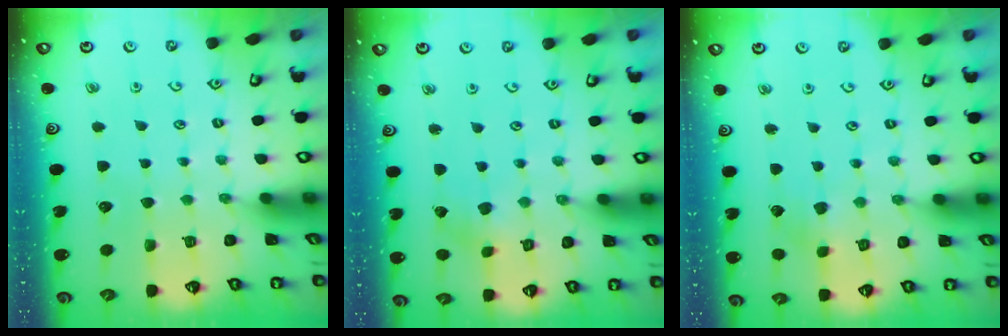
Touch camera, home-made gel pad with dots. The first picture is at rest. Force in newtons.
{"total": 2.1, "press": 2.1, "slide": 0.3}
{"total": 2.6, "press": 2.6, "slide": 0.5}